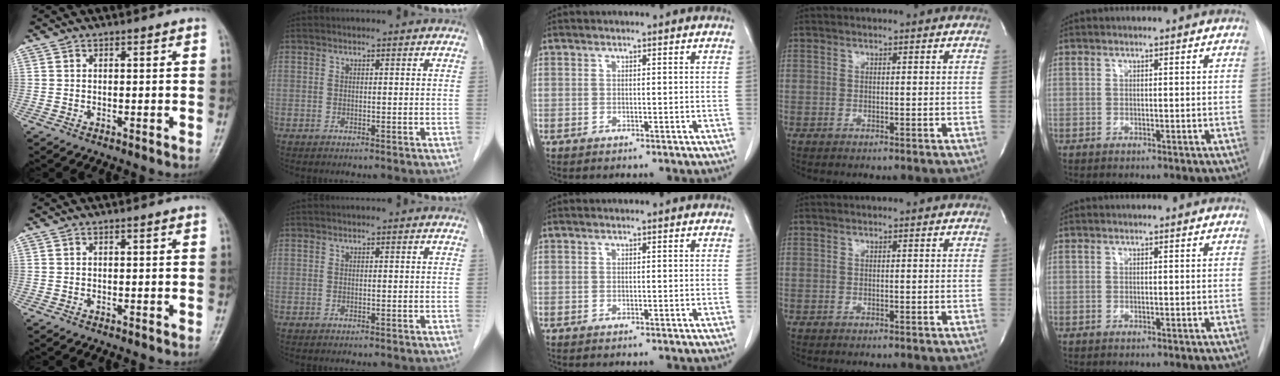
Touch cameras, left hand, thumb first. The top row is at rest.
{}